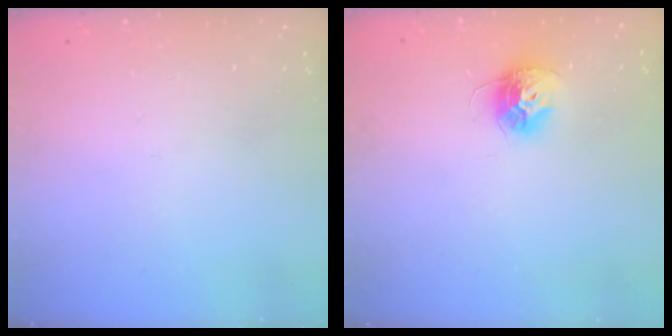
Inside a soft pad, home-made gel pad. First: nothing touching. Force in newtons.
{"total": 10.5, "press": 10.4, "slide": 0.9}